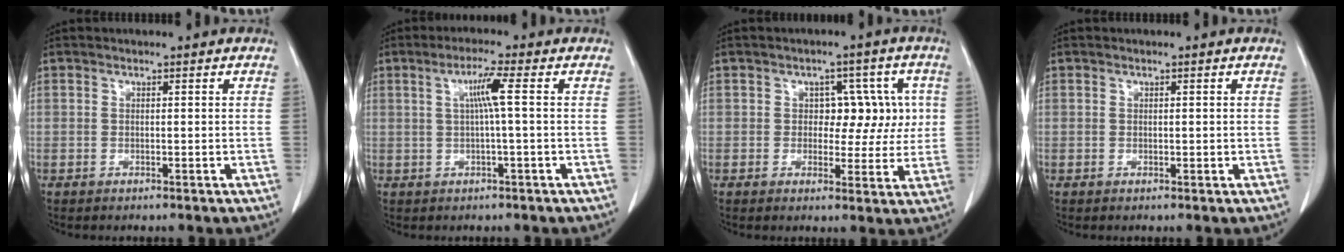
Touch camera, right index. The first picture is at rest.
{"total": 4.2, "force": [0.7, -0.7, 4.1], "torque": [-0.079, 0.006, 0.013]}
{"total": 6.6, "force": [0.8, 4.4, 4.9], "torque": [-0.047, 0.022, 0.014]}
{"total": 0.5, "force": [0.1, 0.4, 0.4], "torque": [-0.003, -0.001, 0.004]}